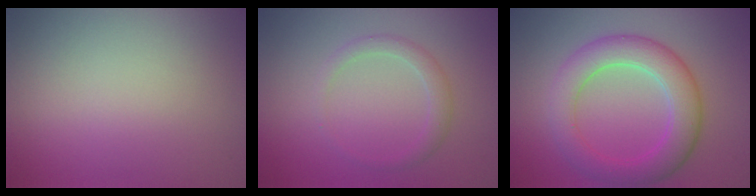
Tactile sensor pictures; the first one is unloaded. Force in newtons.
{"total": 1.6, "press": 1.6, "slide": 0.1}
{"total": 4.4, "press": 4.4, "slide": 0.0}